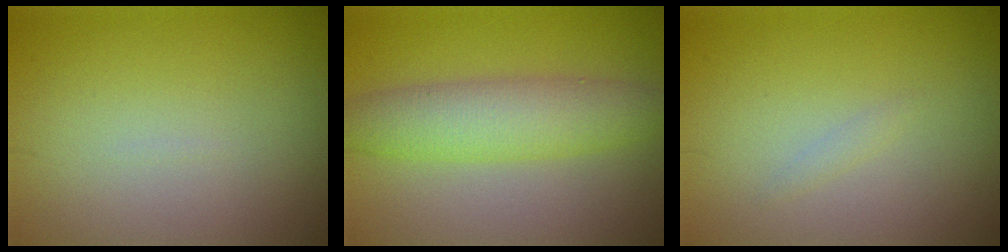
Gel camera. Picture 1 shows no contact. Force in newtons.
{"total": 5.1, "press": 5.1, "slide": 0.0}
{"total": 0.5, "press": 0.5, "slide": 0.0}